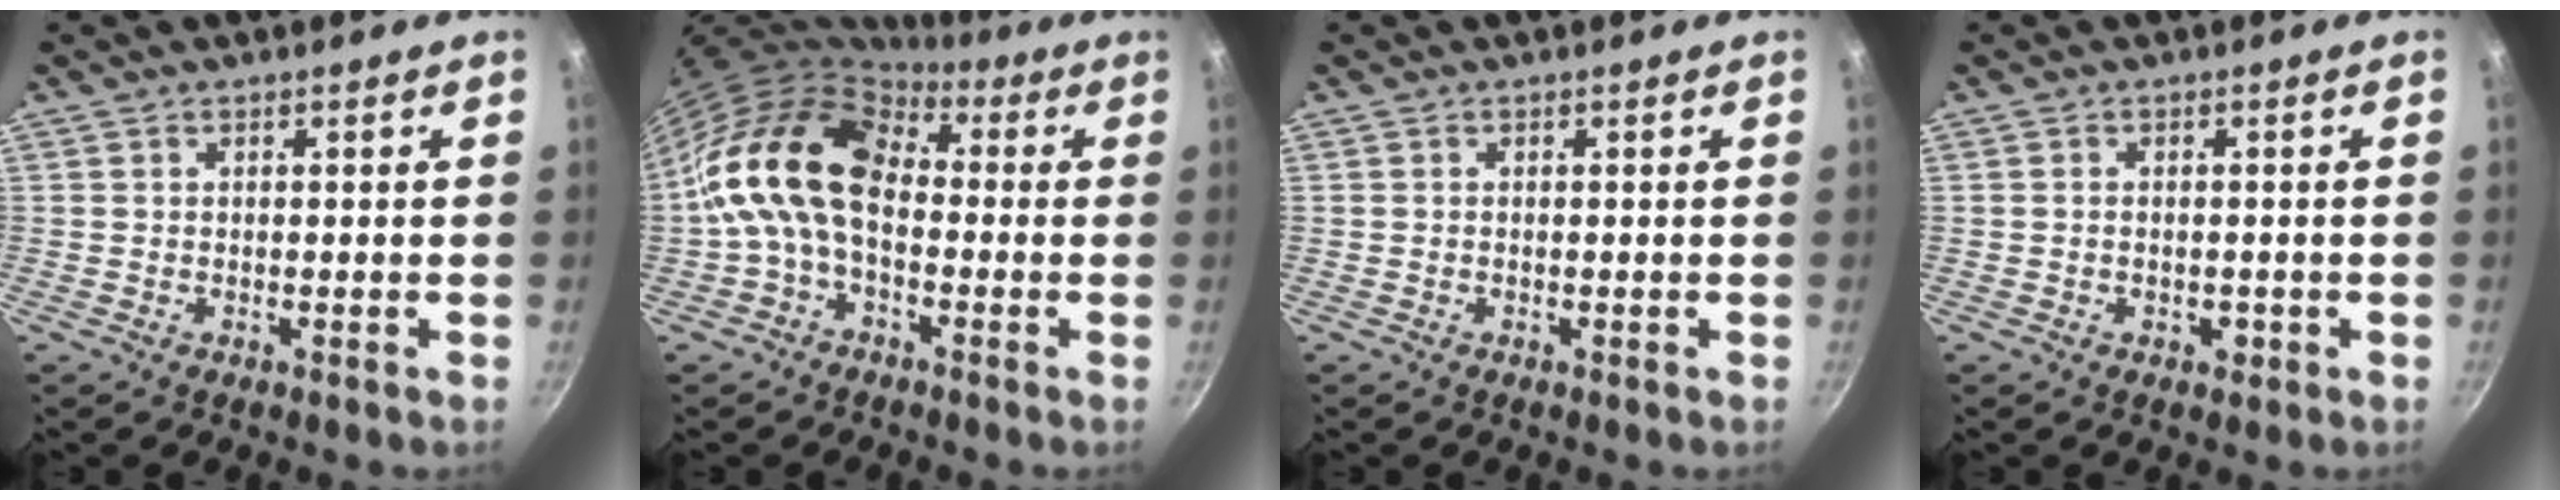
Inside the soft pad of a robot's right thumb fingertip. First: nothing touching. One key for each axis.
{"total": 13.8, "fx": -0.3, "fy": 9.2, "fz": 10.3, "tx": -0.161, "ty": 0.034, "tz": -0.028}
{"total": 0.0}
{"total": 1.8, "fx": -0.6, "fy": 1.2, "fz": 1.3, "tx": -0.017, "ty": 0.002, "tz": -0.008}